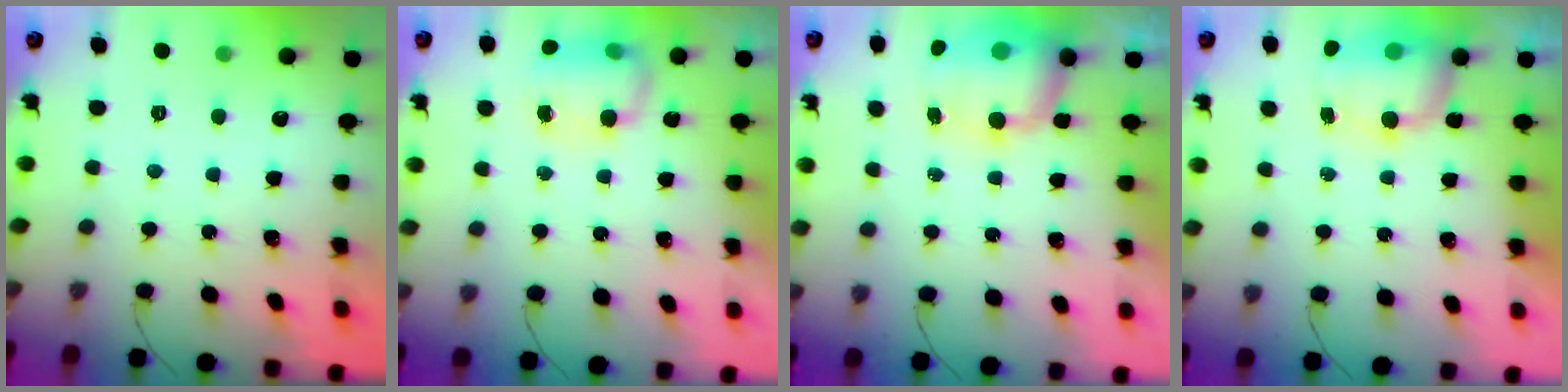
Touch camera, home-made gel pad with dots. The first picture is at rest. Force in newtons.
{"total": 7.8, "press": 7.8, "slide": 0.5}
{"total": 9.8, "press": 9.6, "slide": 2.0}
{"total": 7.3, "press": 7.3, "slide": 0.9}